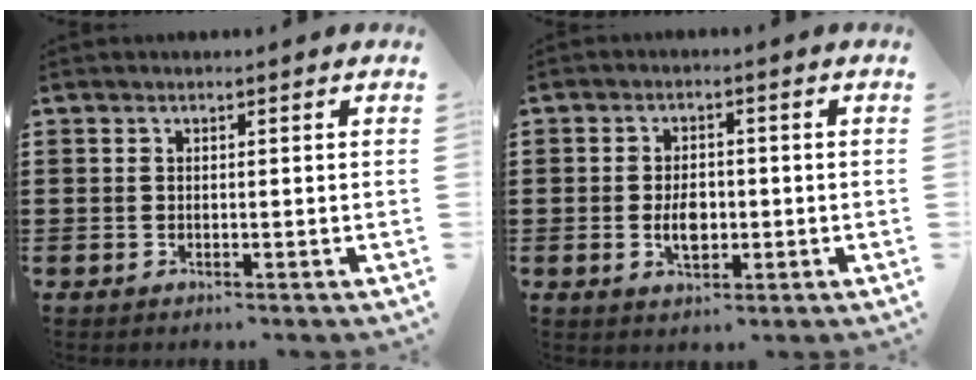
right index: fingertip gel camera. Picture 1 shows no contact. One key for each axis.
{"total": 4.0, "fx": -0.6, "fy": 2.3, "fz": 3.3, "tx": -0.054, "ty": -0.001, "tz": -0.012}